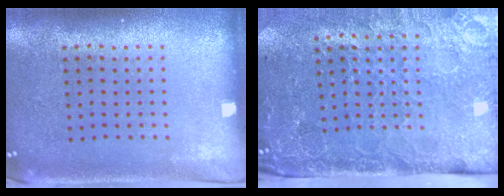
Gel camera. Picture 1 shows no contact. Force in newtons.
{"total": 4.6, "press": 3.7, "slide": 2.7}